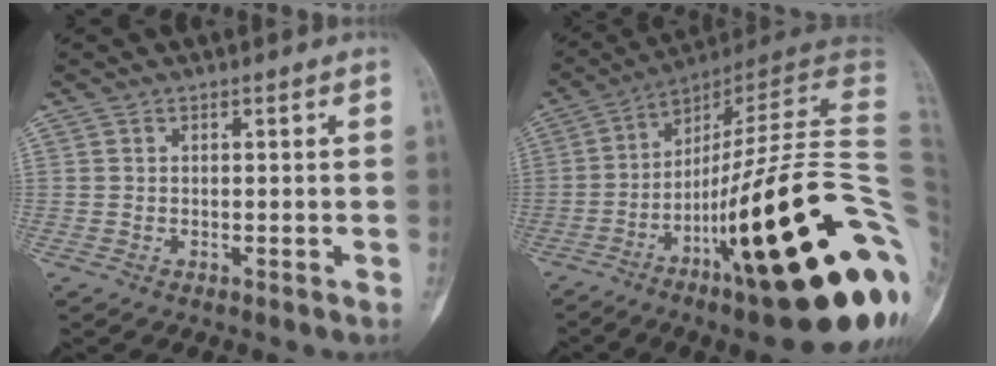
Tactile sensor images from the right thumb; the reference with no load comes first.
{"total": 33.3, "force": [-9.5, 5.5, 31.4], "torque": [-0.379, 0.036, -0.152]}